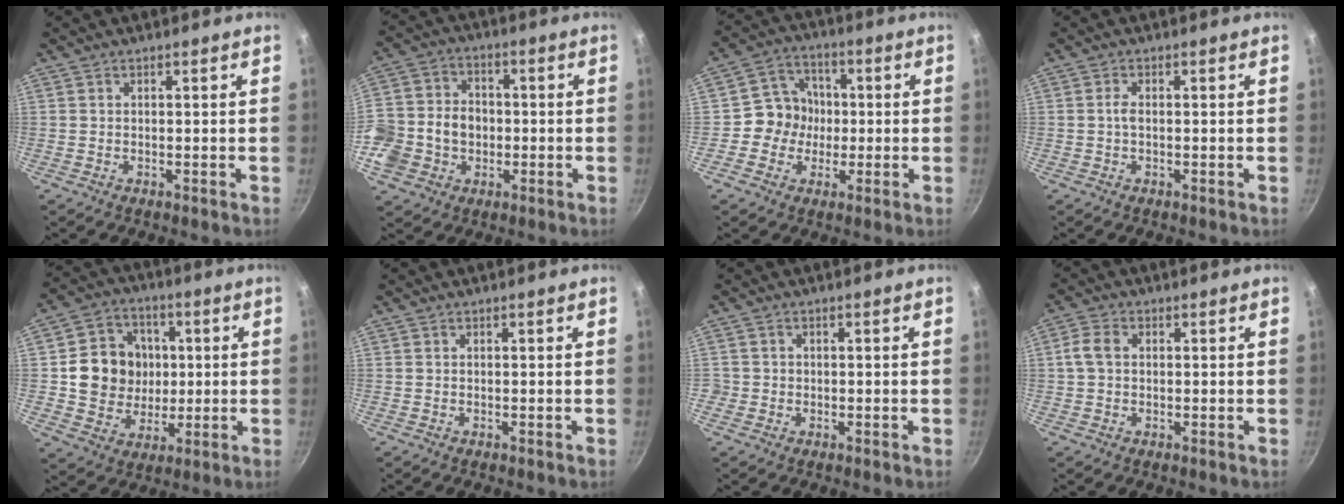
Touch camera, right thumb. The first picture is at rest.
{"total": 15.2, "force": [-2.8, 12.4, 8.4], "torque": [-0.157, 0.027, -0.050]}
{"total": 9.1, "force": [-1.0, 8.4, 3.5], "torque": [-0.018, 0.026, -0.028]}
{"total": 1.2, "force": [-0.1, 0.6, 1.1], "torque": [-0.022, 0.001, -0.004]}
{"total": 13.9, "force": [0.9, 12.4, 6.2], "torque": [-0.066, 0.012, 0.023]}
{"total": 0.0}
{"total": 1.7, "force": [-0.3, 1.6, 0.0], "torque": [0.011, 0.007, -0.006]}
{"total": 4.0, "force": [0.4, 2.9, 2.7], "torque": [-0.059, 0.011, 0.005]}